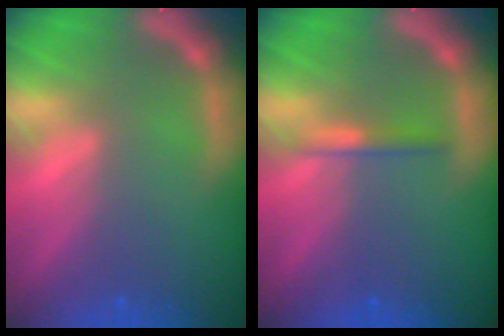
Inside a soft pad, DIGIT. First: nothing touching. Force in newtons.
{"total": 1.4}